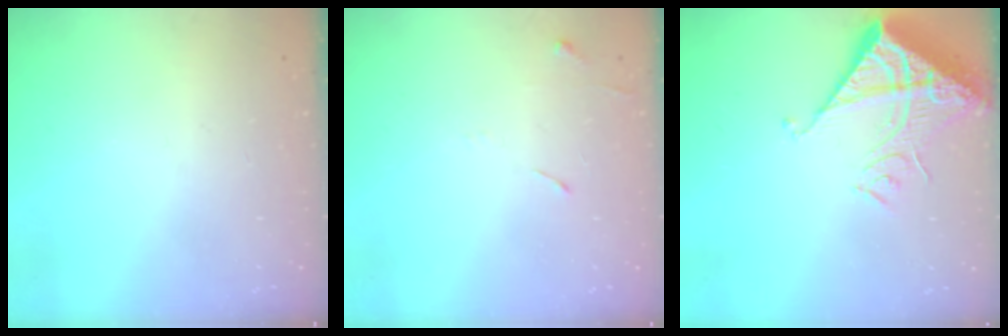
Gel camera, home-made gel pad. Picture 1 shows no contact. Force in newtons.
{"total": 5.4, "press": 5.4, "slide": 0.7}
{"total": 13.1, "press": 13.0, "slide": 1.7}